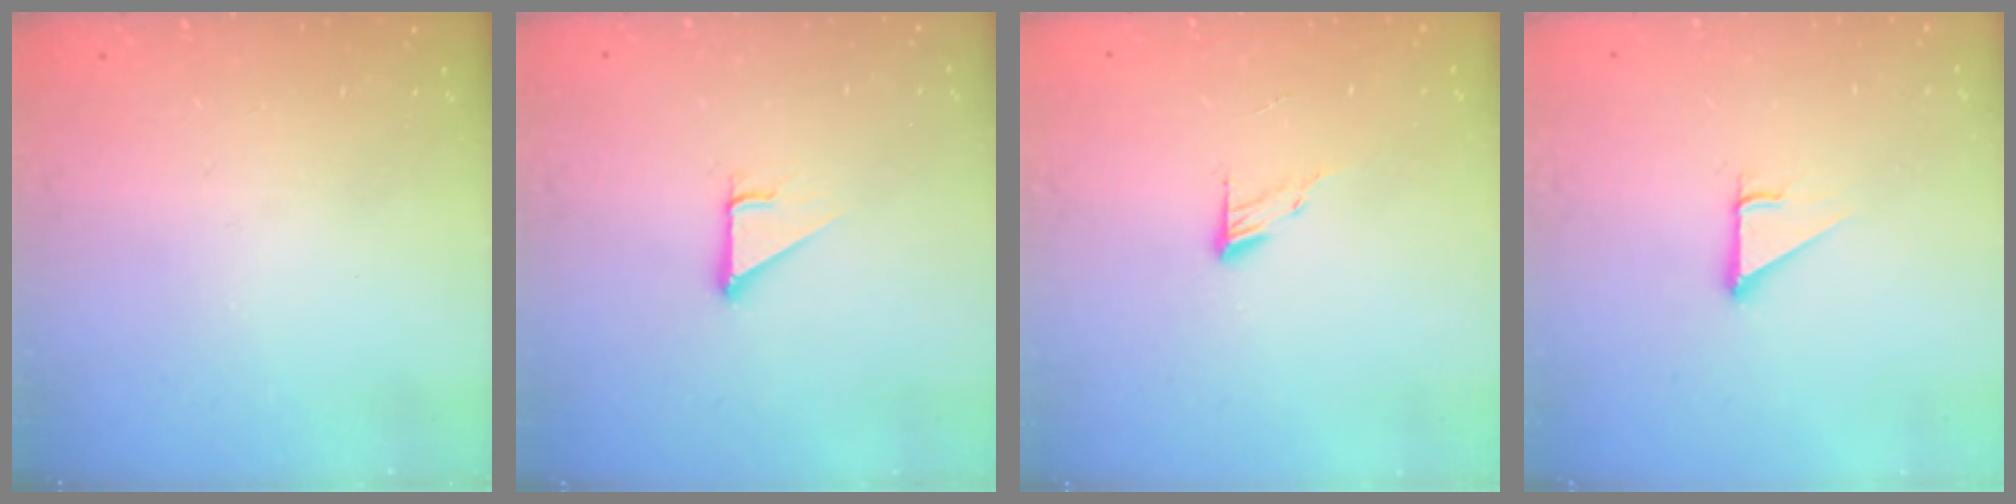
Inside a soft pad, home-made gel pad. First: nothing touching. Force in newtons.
{"total": 3.0, "press": 3.0, "slide": 0.1}
{"total": 4.6, "press": 4.5, "slide": 0.5}
{"total": 2.7, "press": 2.7, "slide": 0.0}